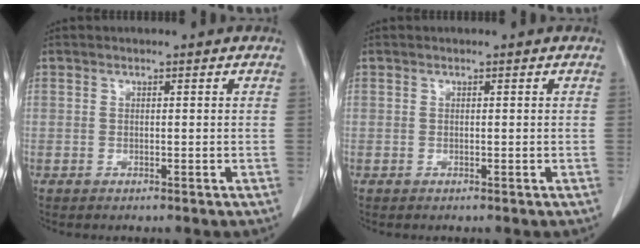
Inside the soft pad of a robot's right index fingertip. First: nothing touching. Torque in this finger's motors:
{"motor_torque": [0.01, 0.00, 0.01, 0.00]}